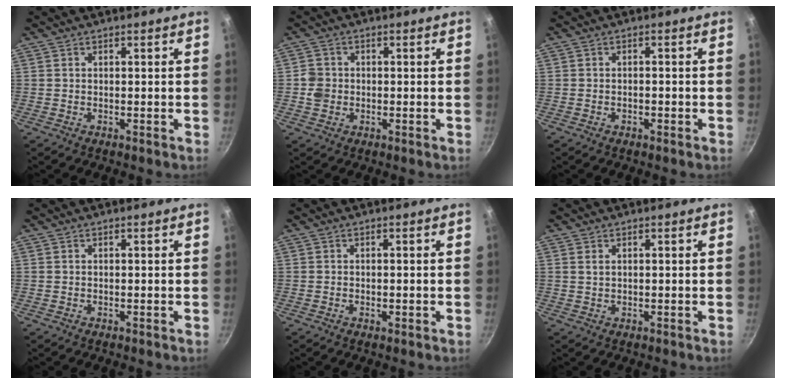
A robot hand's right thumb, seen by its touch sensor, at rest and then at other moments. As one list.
[{"total": 3.4, "force": [-0.4, 3.2, 1.3], "torque": [-0.014, 0.011, -0.012]}, {"total": 1.2, "force": [-0.7, 0.7, 0.6], "torque": [-0.010, 0.006, -0.011]}, {"total": 0.0}, {"total": 1.0, "force": [-0.4, 0.6, 0.7], "torque": [-0.009, 0.001, -0.007]}, {"total": 1.1, "force": [0.5, 0.6, 0.8], "torque": [-0.013, 0.001, 0.010]}]